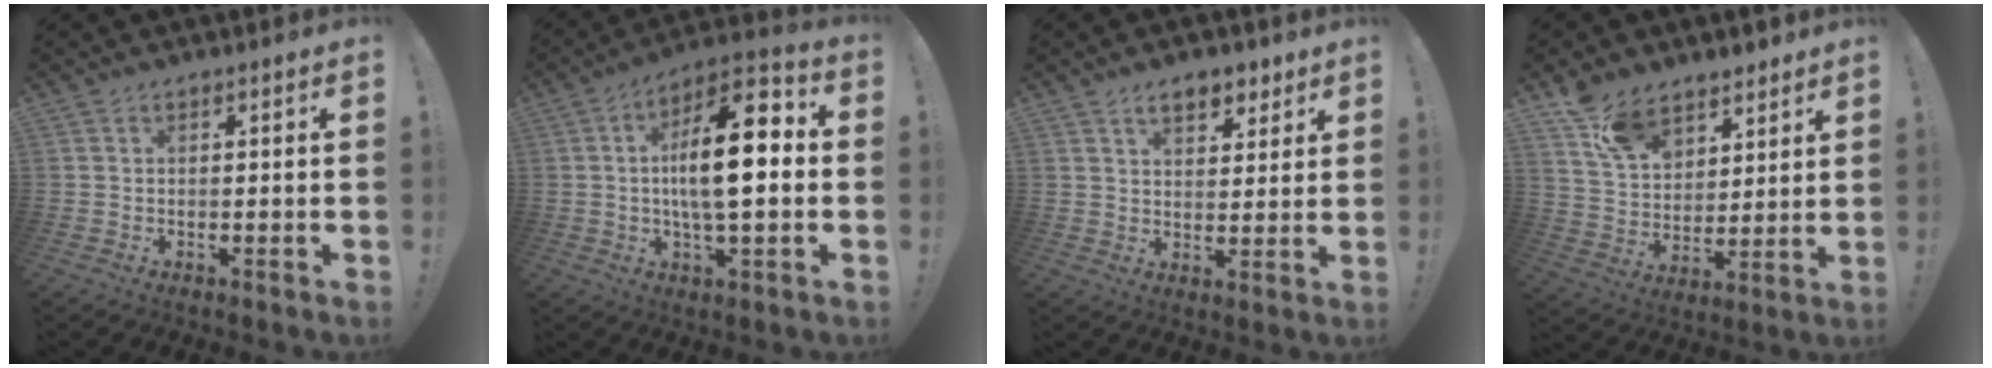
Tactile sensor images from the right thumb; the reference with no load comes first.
{"total": 16.2, "force": [0.2, 5.7, 15.1], "torque": [-0.249, 0.006, -0.006]}
{"total": 7.3, "force": [4.7, 4.1, 3.8], "torque": [-0.048, -0.019, 0.082]}
{"total": 12.4, "force": [9.1, 7.3, 4.1], "torque": [-0.081, -0.053, 0.178]}